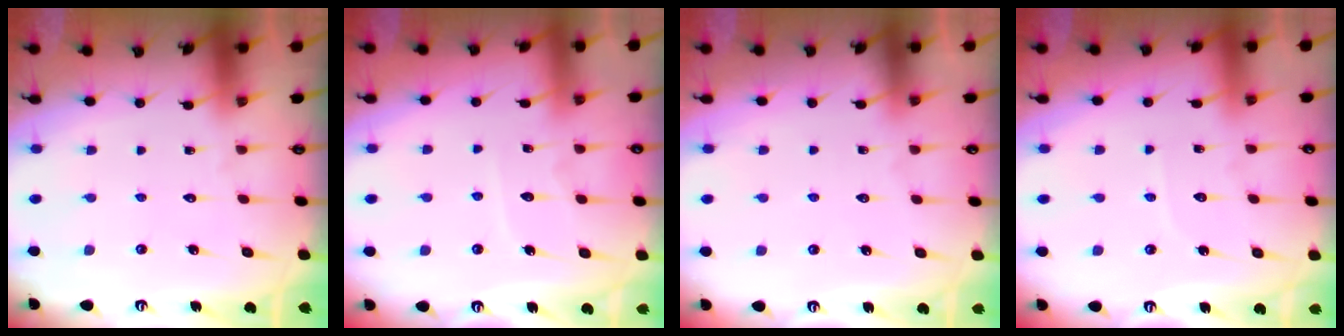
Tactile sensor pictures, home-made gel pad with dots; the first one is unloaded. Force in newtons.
{"total": 5.4, "press": 5.3, "slide": 0.5}
{"total": 2.9, "press": 2.9, "slide": 0.4}
{"total": 2.9, "press": 2.9, "slide": 0.4}